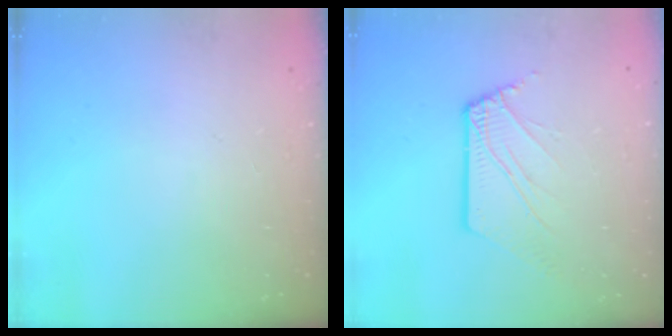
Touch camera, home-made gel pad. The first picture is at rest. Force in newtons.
{"total": 6.9, "press": 6.8, "slide": 0.8}